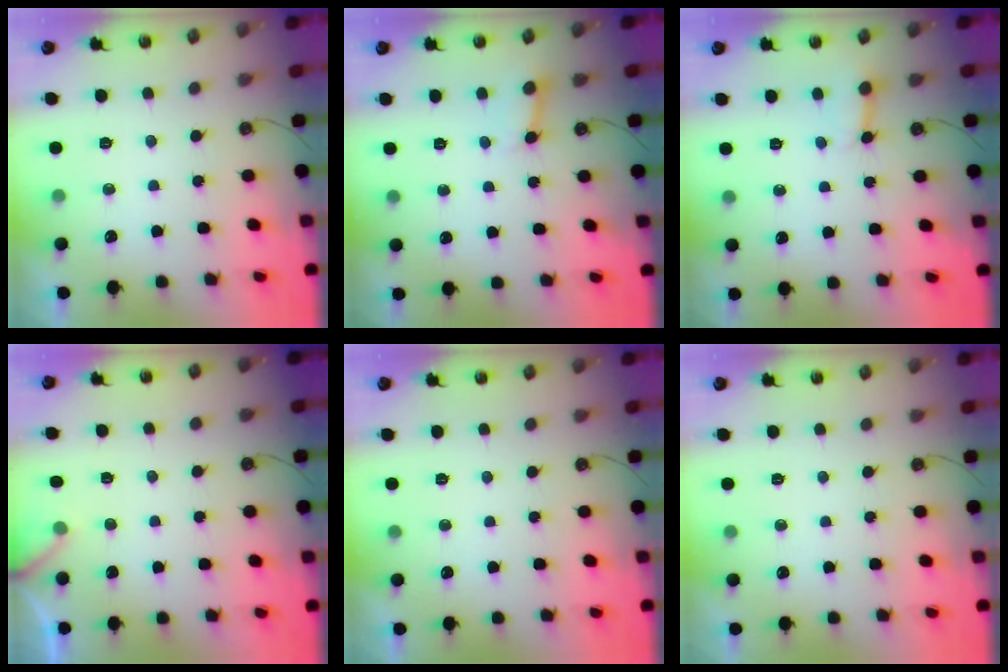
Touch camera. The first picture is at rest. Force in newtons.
{"total": 5.8, "press": 5.8, "slide": 0.5}
{"total": 3.3, "press": 3.3, "slide": 0.4}
{"total": 4.4, "press": 4.4, "slide": 0.2}
{"total": 0.0}
{"total": 0.0}